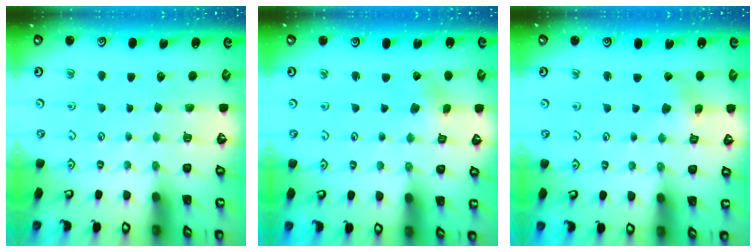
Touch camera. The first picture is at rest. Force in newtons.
{"total": 1.2, "press": 1.2, "slide": 0.2}
{"total": 1.6, "press": 1.6, "slide": 0.1}